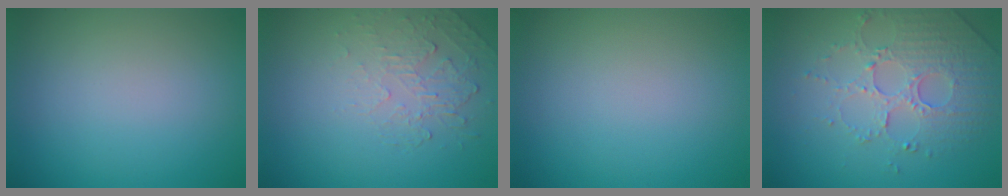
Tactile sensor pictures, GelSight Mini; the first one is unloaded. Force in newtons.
{"total": 2.1, "press": 0.9, "slide": 1.9}
{"total": 0.0}
{"total": 5.1, "press": 3.6, "slide": 3.6}